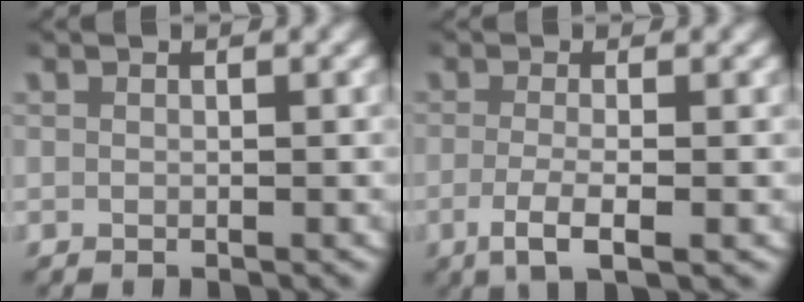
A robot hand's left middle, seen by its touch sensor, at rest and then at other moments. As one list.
[{"total": 3.5, "force": [-1.4, 0.7, 3.1], "torque": [-0.068, -0.014, -0.019]}]